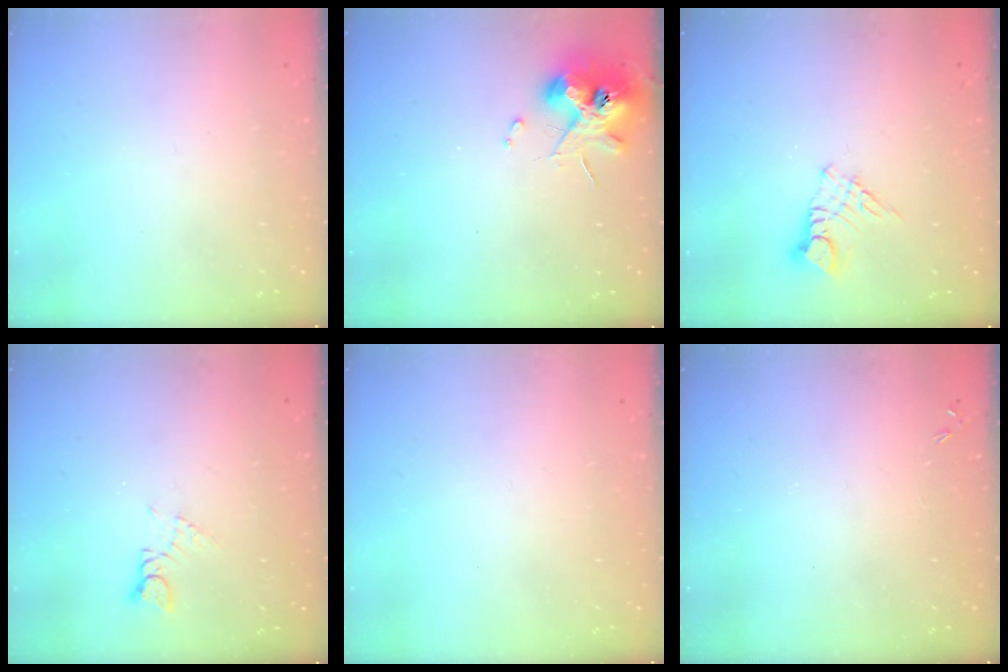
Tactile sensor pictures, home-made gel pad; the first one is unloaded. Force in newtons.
{"total": 11.6, "press": 11.5, "slide": 1.7}
{"total": 5.1, "press": 5.1, "slide": 0.3}
{"total": 1.4, "press": 1.4, "slide": 0.2}
{"total": 0.0}
{"total": 0.0}